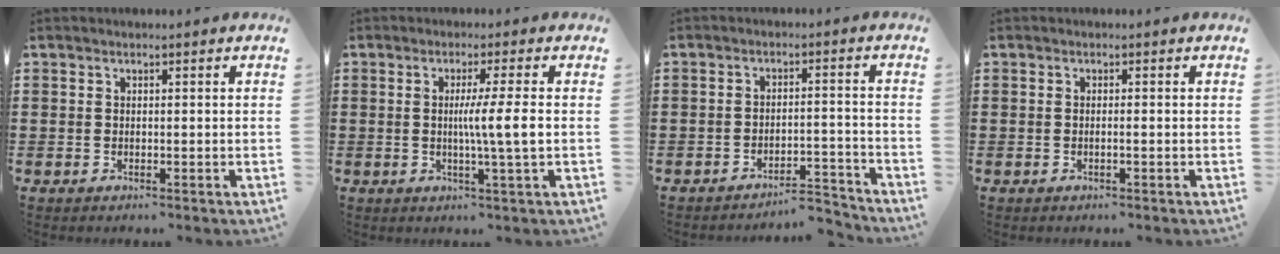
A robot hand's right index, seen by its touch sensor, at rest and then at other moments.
{"total": 5.9, "force": [0.0, -0.7, 5.9], "torque": [-0.106, -0.010, -0.005]}
{"total": 4.3, "force": [-4.2, 0.3, 1.2], "torque": [-0.025, -0.003, -0.085]}
{"total": 0.8, "force": [-0.4, -0.2, 0.7], "torque": [-0.013, -0.005, -0.006]}